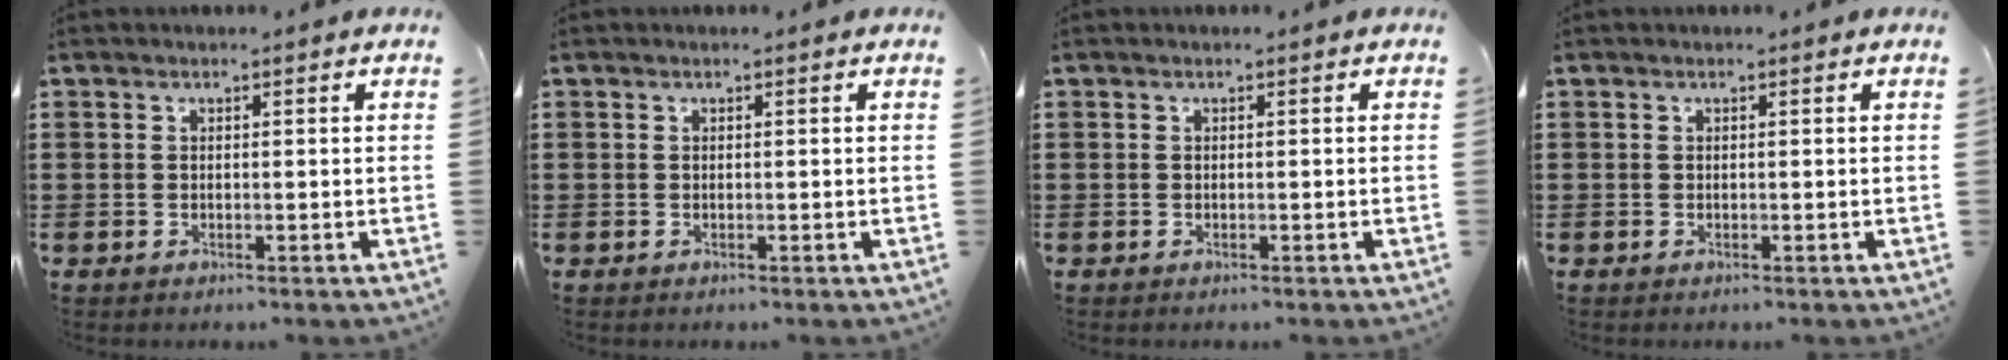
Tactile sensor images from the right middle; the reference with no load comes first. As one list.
[{"total": 0.0}, {"total": 0.0}, {"total": 0.0}]